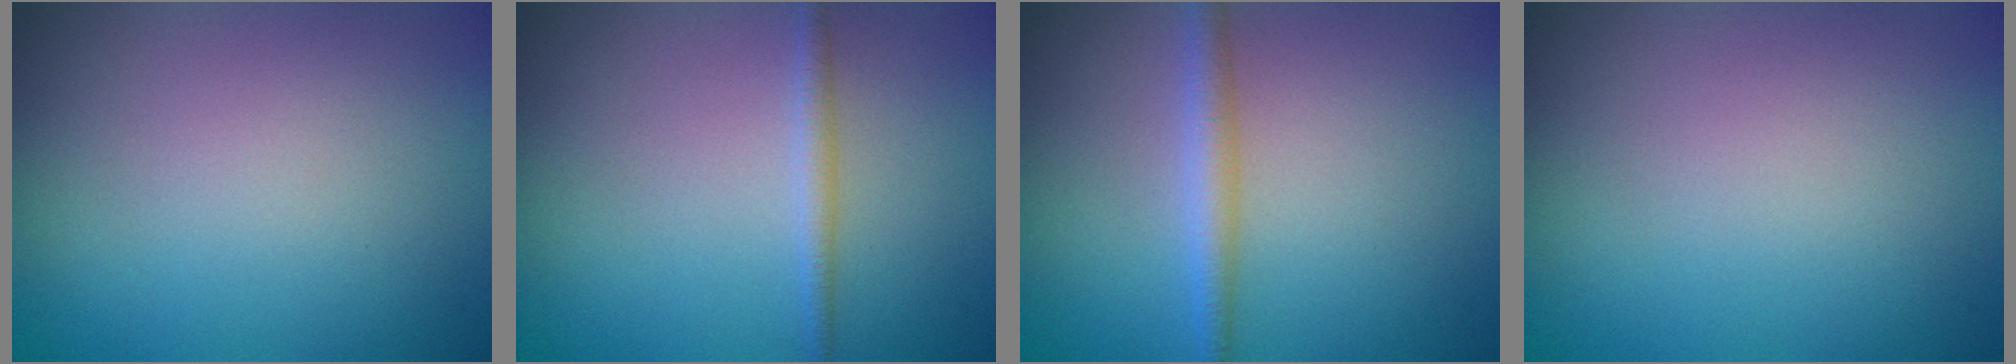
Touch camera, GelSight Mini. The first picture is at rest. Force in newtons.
{"total": 1.2, "press": 1.2, "slide": 0.0}
{"total": 2.1, "press": 2.1, "slide": 0.0}
{"total": 0.0}